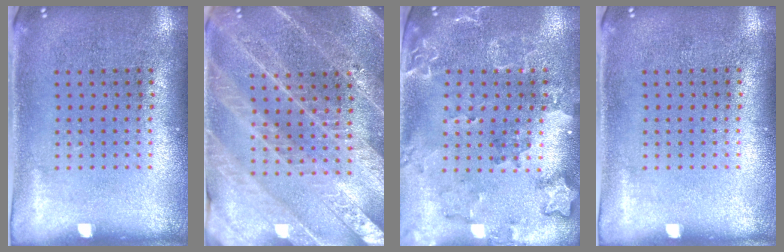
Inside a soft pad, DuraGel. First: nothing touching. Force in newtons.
{"total": 3.7, "press": 3.4, "slide": 1.4}
{"total": 2.0, "press": 1.9, "slide": 0.7}
{"total": 0.0}